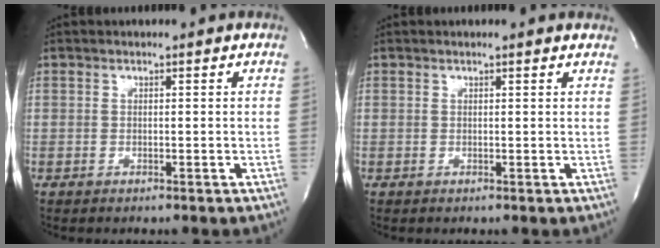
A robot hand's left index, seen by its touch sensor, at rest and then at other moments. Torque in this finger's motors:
{"motor_torque": [0.11, -0.06, 0.01, 0.00]}